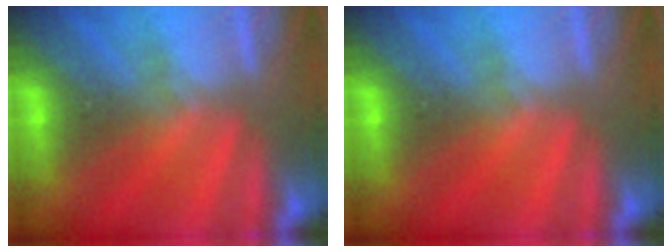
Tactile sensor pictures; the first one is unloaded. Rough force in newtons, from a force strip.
{"total": 0.0}